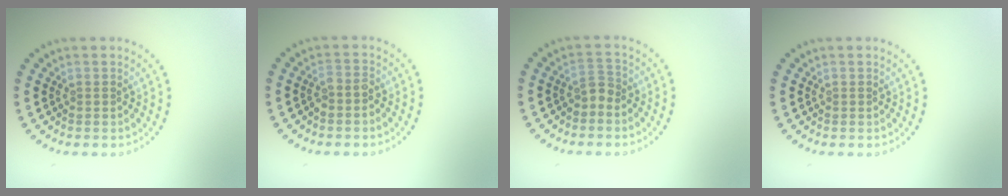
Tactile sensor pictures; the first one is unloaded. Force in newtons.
{"total": 1.1, "press": 0.9, "slide": 0.6}
{"total": 1.5, "press": 1.1, "slide": 1.0}
{"total": 0.0}